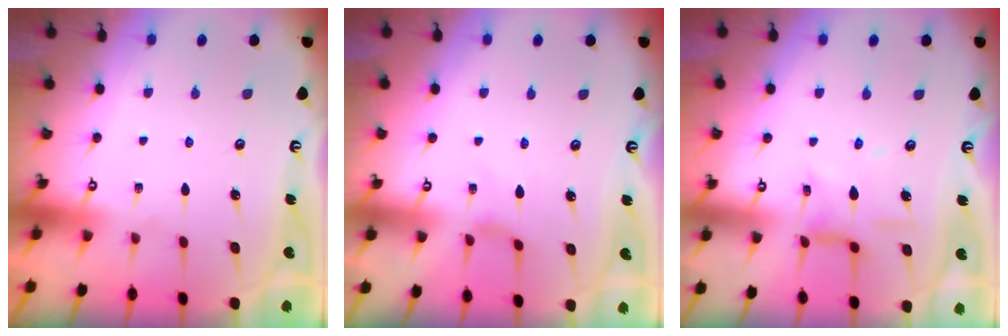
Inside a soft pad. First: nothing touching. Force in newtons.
{"total": 1.7, "press": 1.6, "slide": 0.4}
{"total": 8.5, "press": 8.5, "slide": 0.6}